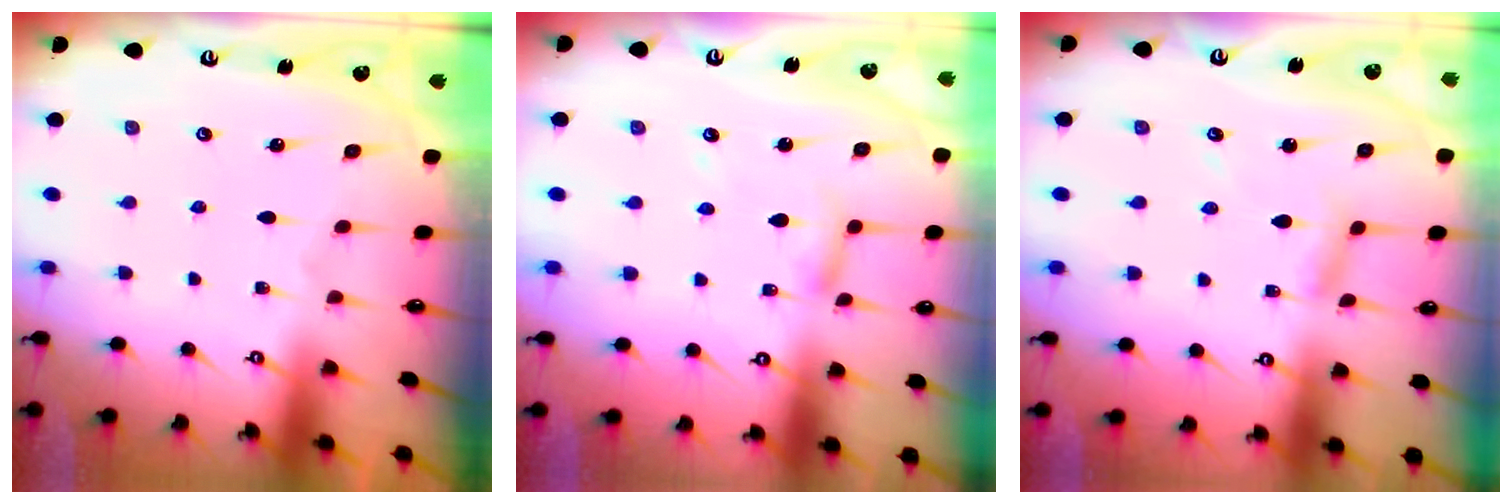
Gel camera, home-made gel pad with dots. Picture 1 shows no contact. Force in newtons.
{"total": 5.0, "press": 5.0, "slide": 0.4}
{"total": 5.9, "press": 5.9, "slide": 0.5}